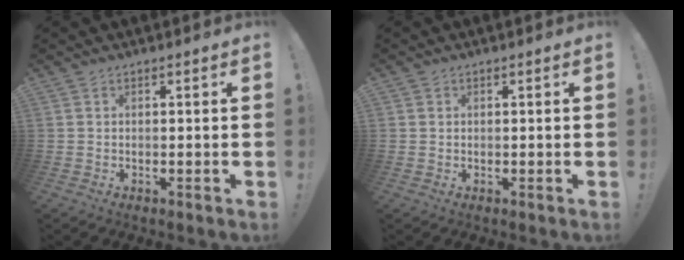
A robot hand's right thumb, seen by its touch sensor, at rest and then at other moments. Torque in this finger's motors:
{"motor_torque": [0.03, -0.06, -0.25, 0.33, -0.07]}